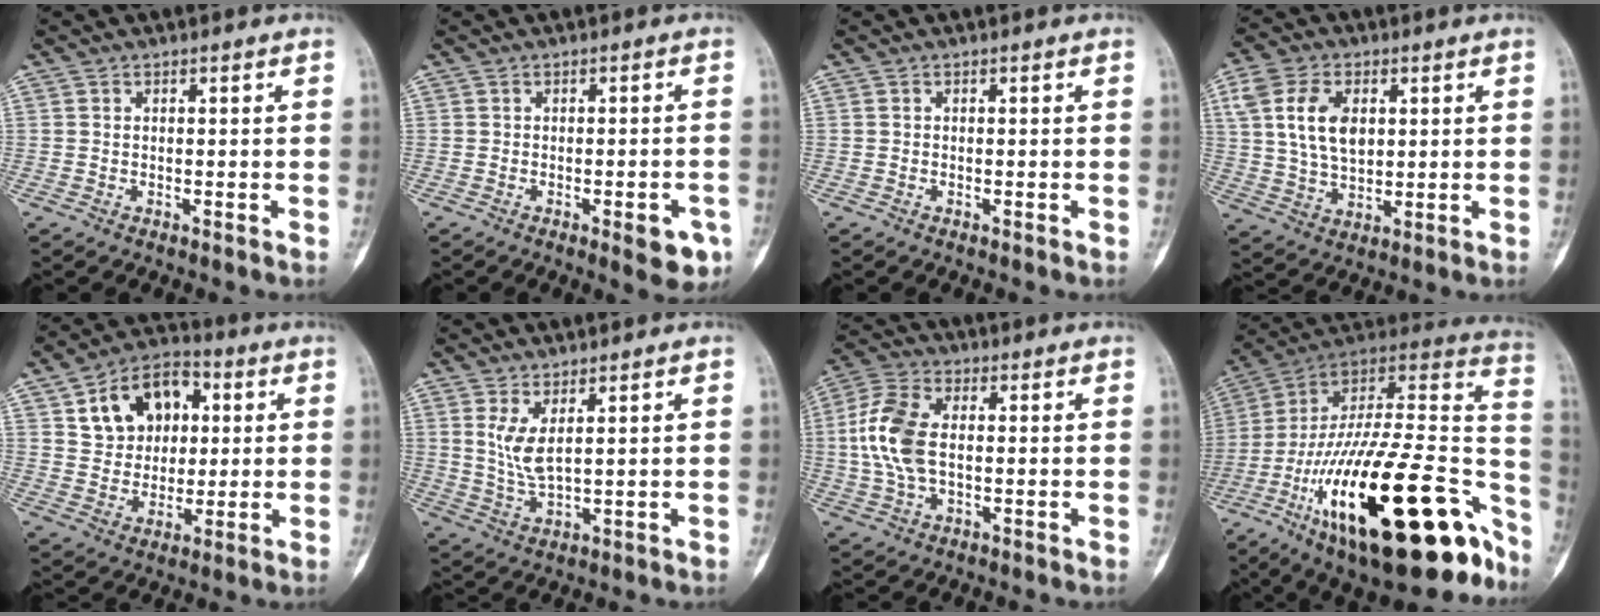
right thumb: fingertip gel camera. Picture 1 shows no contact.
{"total": 5.5, "force": [-2.4, 2.0, 4.6], "torque": [-0.036, 0.007, -0.021]}
{"total": 0.0}
{"total": 11.0, "force": [2.8, 6.9, 8.1], "torque": [-0.147, -0.005, 0.057]}
{"total": 13.9, "force": [4.2, 10.3, 8.4], "torque": [-0.091, 0.006, 0.069]}
{"total": 5.3, "force": [2.1, 1.5, 4.6], "torque": [-0.103, -0.025, 0.055]}
{"total": 10.9, "force": [0.4, 6.1, 9.0], "torque": [-0.203, 0.013, 0.005]}
{"total": 38.7, "force": [-17.2, 14.0, 31.7], "torque": [-0.430, 0.067, -0.273]}